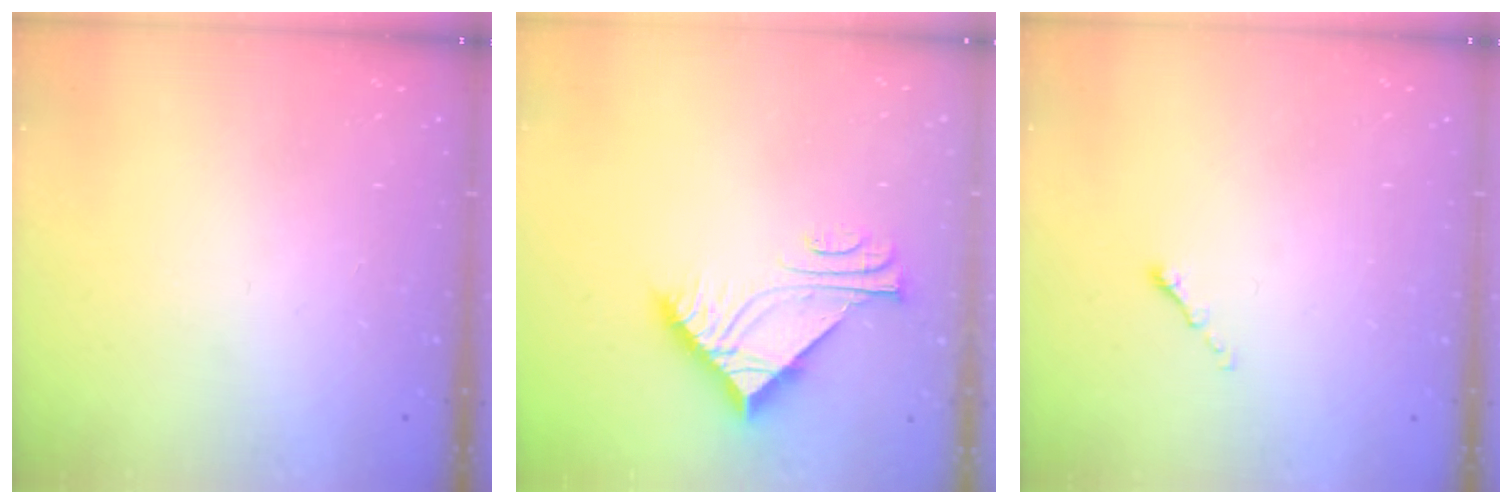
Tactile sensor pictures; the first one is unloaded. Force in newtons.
{"total": 9.4, "press": 9.4, "slide": 0.8}
{"total": 0.0}